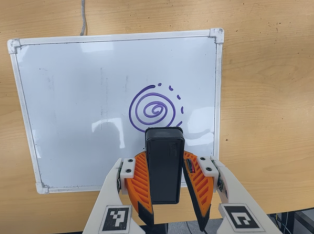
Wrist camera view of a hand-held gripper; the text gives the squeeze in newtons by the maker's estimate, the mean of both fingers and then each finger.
{"total": 7.1, "left": 6.5, "right": 7.7}